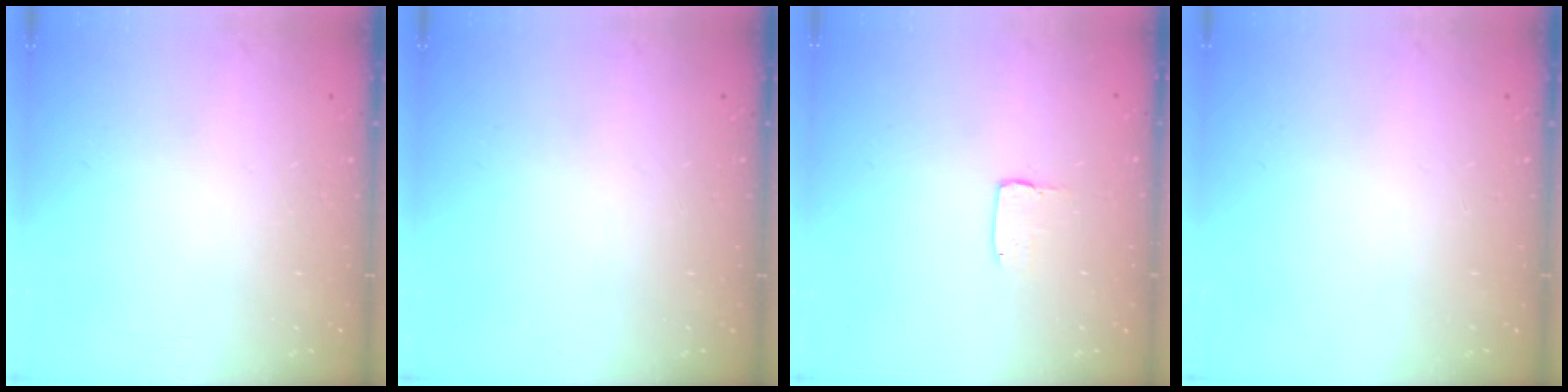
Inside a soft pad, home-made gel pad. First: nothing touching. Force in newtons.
{"total": 0.0}
{"total": 2.0, "press": 2.0, "slide": 0.0}
{"total": 0.0}